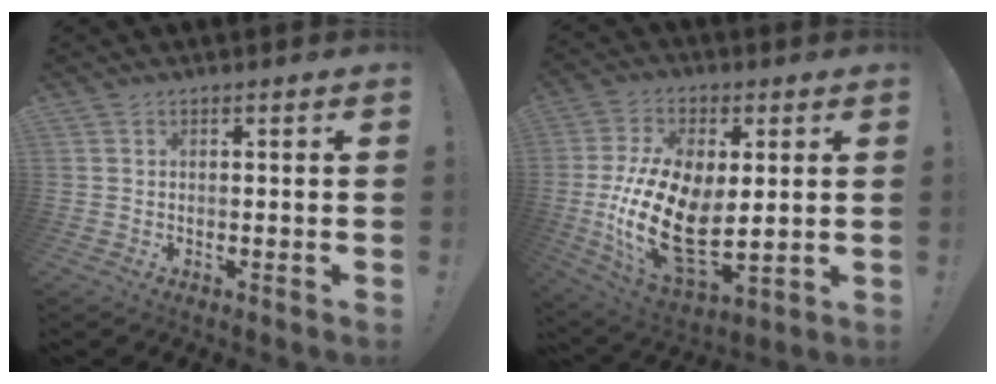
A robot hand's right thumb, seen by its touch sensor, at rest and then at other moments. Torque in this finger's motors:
{"motor_torque": [1.70, 3.31, 1.88, -0.88, 0.71]}